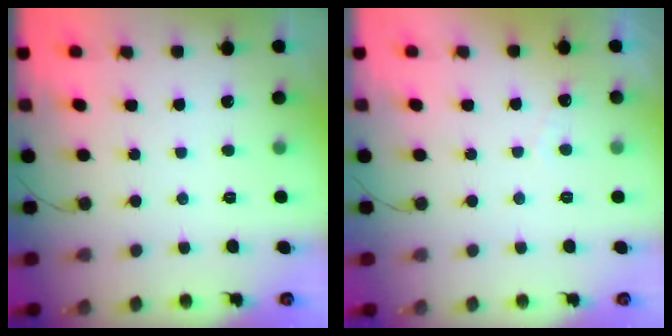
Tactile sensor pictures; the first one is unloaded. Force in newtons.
{"total": 2.5, "press": 2.5, "slide": 0.1}